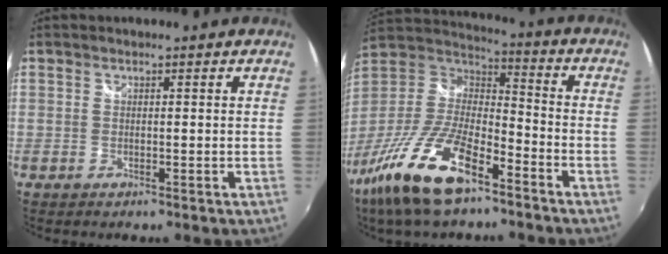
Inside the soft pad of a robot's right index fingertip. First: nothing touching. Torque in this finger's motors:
{"motor_torque": [1.14, -1.00, 0.65, 0.13]}